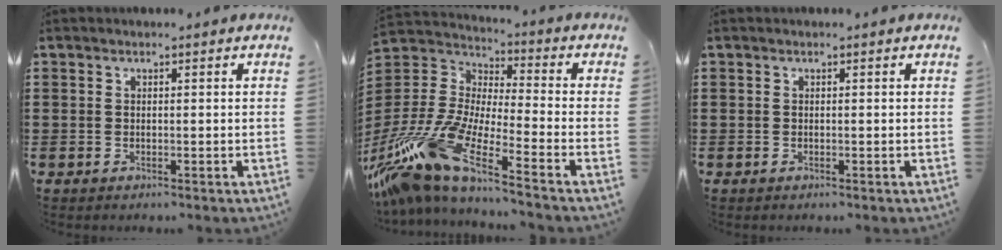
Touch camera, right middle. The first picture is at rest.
{"total": 13.8, "force": [-10.6, 2.6, 8.4], "torque": [-0.219, -0.008, -0.216]}
{"total": 0.0}